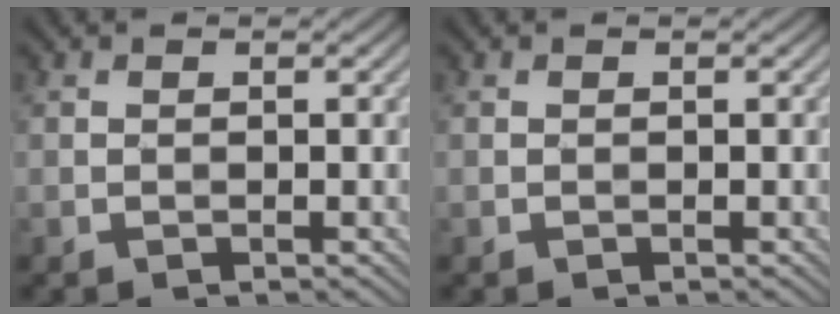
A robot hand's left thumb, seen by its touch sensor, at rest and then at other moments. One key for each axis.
{"total": 0.0}